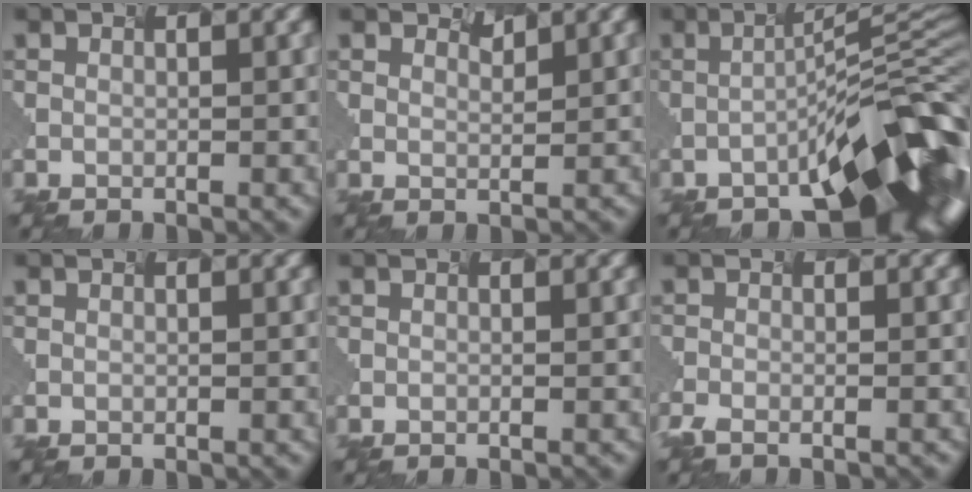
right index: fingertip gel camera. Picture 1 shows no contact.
{"total": 1.1, "force": [0.9, -0.1, -0.6], "torque": [0.003, -0.003, 0.024]}
{"total": 13.3, "force": [-5.2, 3.8, 11.7], "torque": [-0.145, 0.005, -0.075]}
{"total": 0.0}
{"total": 0.7, "force": [-0.1, 0.4, 0.6], "torque": [0.008, 0.004, 0.000]}
{"total": 2.4, "force": [-2.0, 0.5, 1.4], "torque": [-0.012, 0.000, -0.027]}